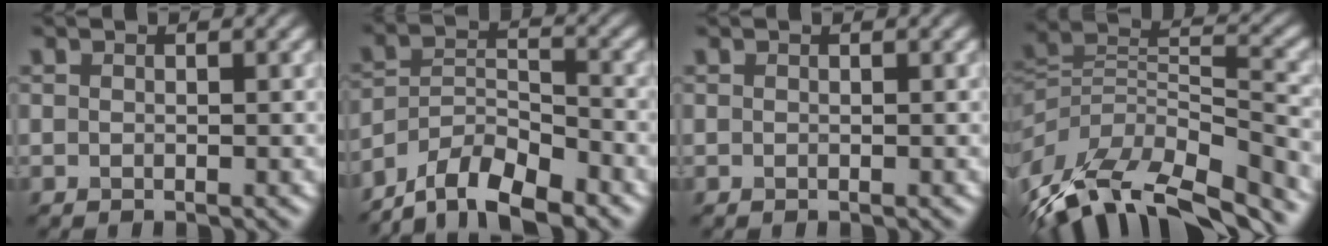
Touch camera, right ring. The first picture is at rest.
{"total": 8.1, "force": [-6.5, 2.7, 4.0], "torque": [-0.066, 0.003, -0.122]}
{"total": 0.0}
{"total": 12.0, "force": [-7.8, 5.6, 7.1], "torque": [-0.163, 0.009, -0.123]}